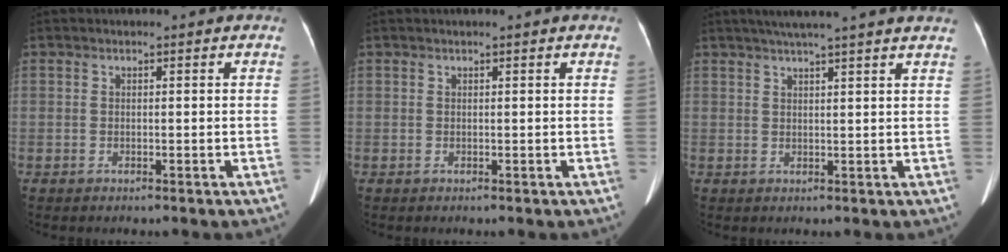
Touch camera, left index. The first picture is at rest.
{"total": 0.0}
{"total": 12.0, "force": [10.0, -0.5, 6.5], "torque": [-0.101, 0.031, 0.119]}